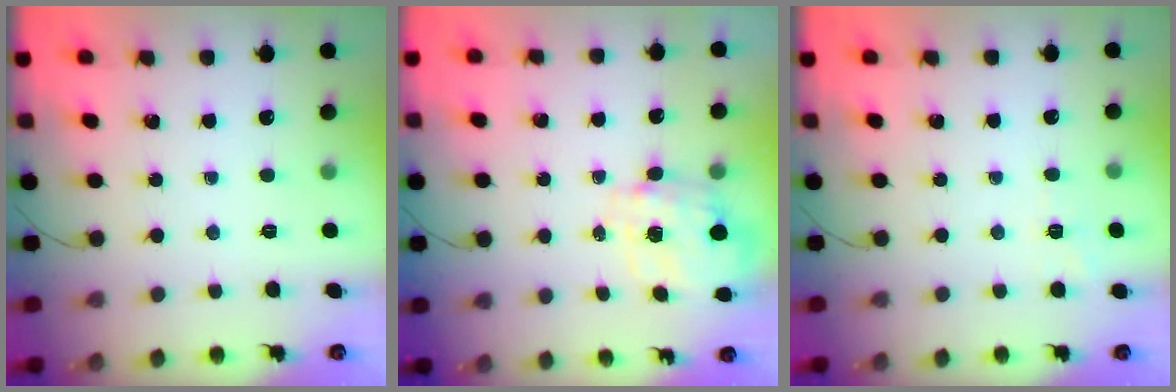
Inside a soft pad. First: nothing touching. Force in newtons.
{"total": 2.5, "press": 2.3, "slide": 1.0}
{"total": 2.0, "press": 1.3, "slide": 1.5}